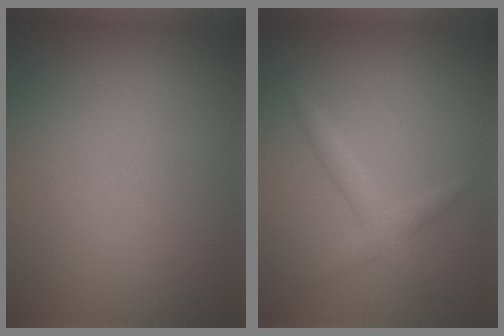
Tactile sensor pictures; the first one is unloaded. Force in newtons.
{"total": 1.8, "press": 1.8, "slide": 0.1}